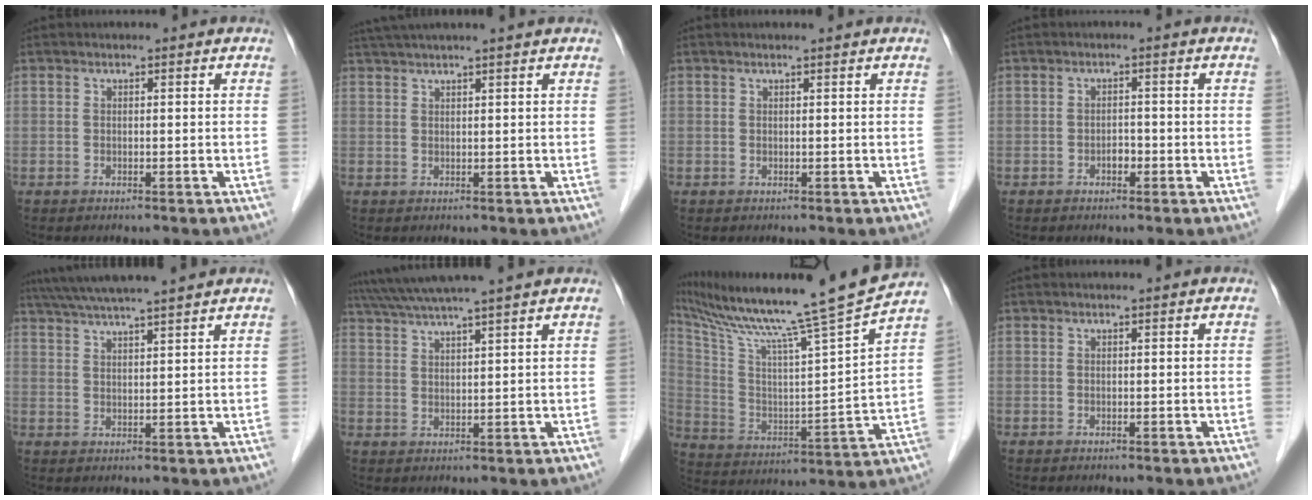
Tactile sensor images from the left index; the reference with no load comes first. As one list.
[{"total": 7.8, "force": [6.6, -0.8, 4.0], "torque": [-0.063, 0.038, 0.096]}, {"total": 1.1, "force": [0.9, -0.1, 0.5], "torque": [-0.009, 0.015, 0.018]}, {"total": 1.4, "force": [-0.8, 0.8, 0.9], "torque": [-0.012, 0.005, -0.013]}, {"total": 11.8, "force": [10.4, -0.6, 5.5], "torque": [-0.097, 0.029, 0.154]}, {"total": 10.3, "force": [9.0, -1.5, 4.9], "torque": [-0.088, 0.027, 0.138]}, {"total": 22.9, "force": [19.3, -2.6, 12.2], "torque": [-0.218, -0.043, 0.308]}, {"total": 0.0}]